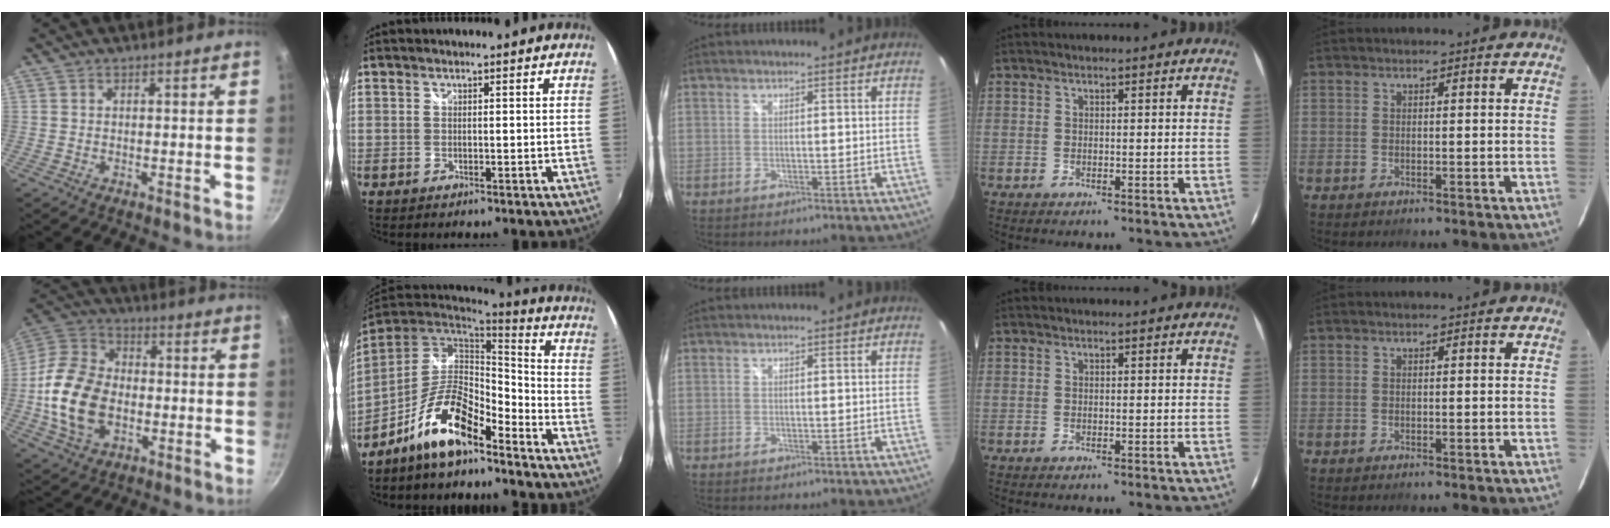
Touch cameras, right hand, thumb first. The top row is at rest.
{"thumb": {"total": 17.8, "force": [-2.6, 12.4, 12.5], "torque": [-0.224, 0.025, -0.055]}, "index": {"total": 13.2, "force": [-9.0, 4.1, 8.8], "torque": [-0.177, 0.002, -0.164]}}